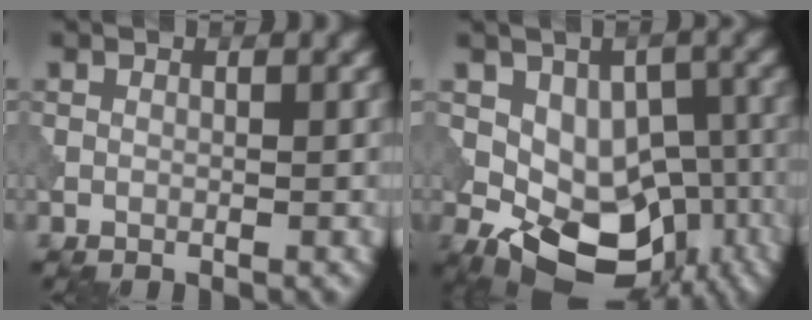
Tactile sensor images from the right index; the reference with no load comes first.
{"total": 12.1, "force": [-3.5, 7.9, 8.5], "torque": [-0.115, -0.009, -0.046]}